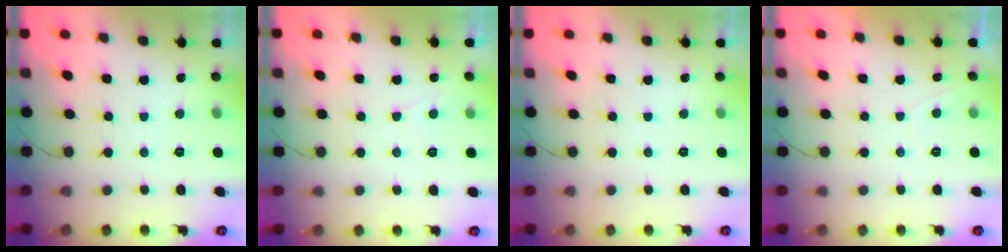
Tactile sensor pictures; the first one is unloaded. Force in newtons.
{"total": 3.4, "press": 3.4, "slide": 0.3}
{"total": 0.0}
{"total": 1.9, "press": 1.8, "slide": 0.6}